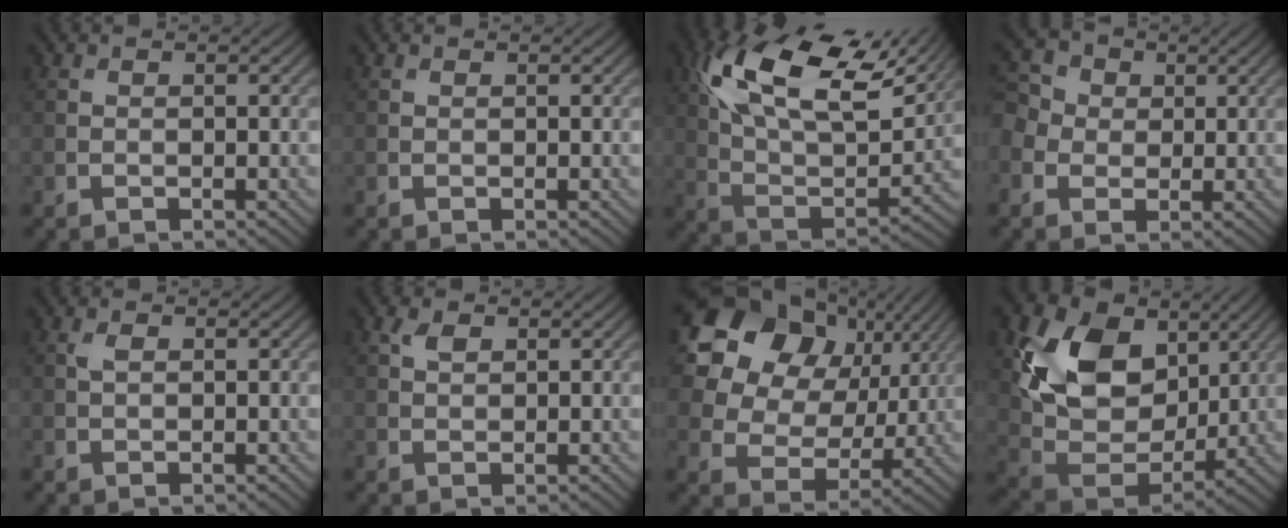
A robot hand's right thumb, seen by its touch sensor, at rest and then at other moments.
{"total": 0.0}
{"total": 18.2, "force": [9.6, 8.2, 13.1], "torque": [-0.260, 0.009, 0.157]}
{"total": 5.4, "force": [0.5, 4.7, 2.6], "torque": [-0.089, 0.011, 0.005]}
{"total": 1.1, "force": [0.4, 0.5, 0.9], "torque": [-0.024, 0.002, 0.008]}
{"total": 1.6, "force": [0.9, 0.8, 1.0], "torque": [-0.023, 0.007, 0.018]}
{"total": 19.9, "force": [9.2, 14.7, 9.7], "torque": [-0.276, 0.081, 0.184]}
{"total": 14.2, "force": [5.3, 9.8, 8.8], "torque": [-0.184, 0.002, 0.097]}